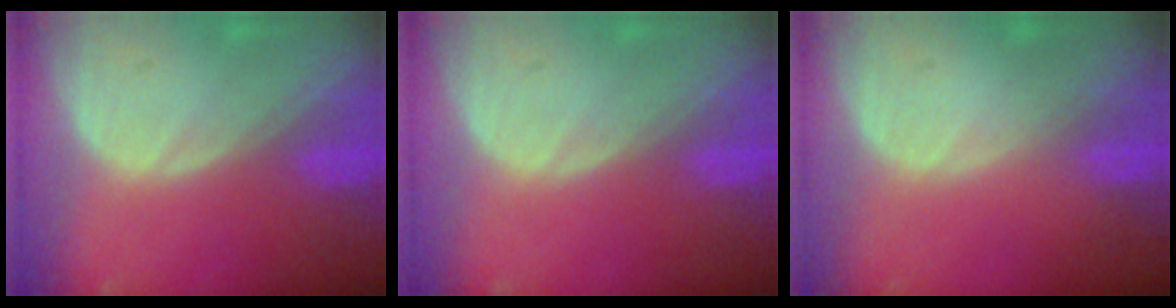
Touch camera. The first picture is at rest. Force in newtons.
{"total": 0.0}
{"total": 0.0}